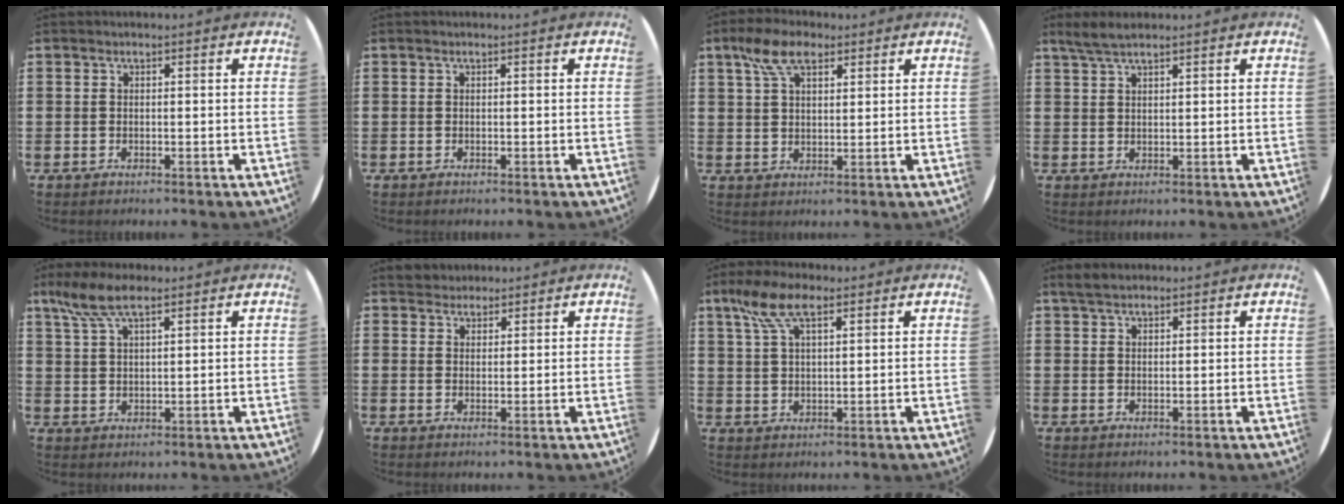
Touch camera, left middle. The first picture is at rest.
{"total": 0.0}
{"total": 6.6, "force": [4.1, 3.3, 4.0], "torque": [-0.081, 0.006, 0.074]}
{"total": 3.0, "force": [2.4, 0.7, 1.7], "torque": [-0.036, 0.006, 0.045]}
{"total": 6.6, "force": [4.6, 2.1, 4.3], "torque": [-0.094, 0.001, 0.084]}
{"total": 2.4, "force": [2.2, 0.8, -0.3], "torque": [0.001, 0.003, 0.044]}
{"total": 7.1, "force": [4.1, 2.9, 5.0], "torque": [-0.107, 0.007, 0.074]}
{"total": 2.3, "force": [1.9, 0.8, 0.9], "torque": [-0.013, 0.003, 0.034]}